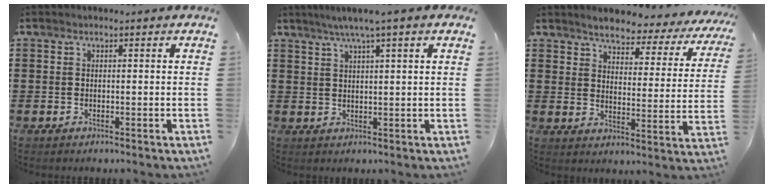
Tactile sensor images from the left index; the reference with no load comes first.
{"total": 3.6, "force": [2.2, -0.4, 2.8], "torque": [-0.057, -0.001, 0.036]}
{"total": 4.0, "force": [3.7, 0.9, 1.1], "torque": [-0.038, -0.030, 0.055]}